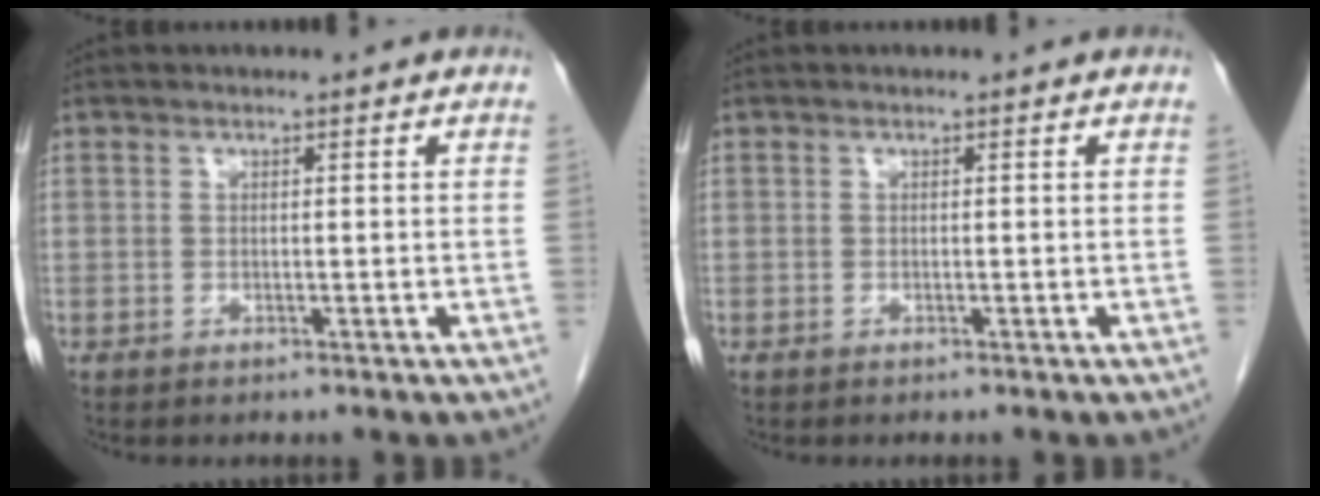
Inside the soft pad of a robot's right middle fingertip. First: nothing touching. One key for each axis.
{"total": 0.0}